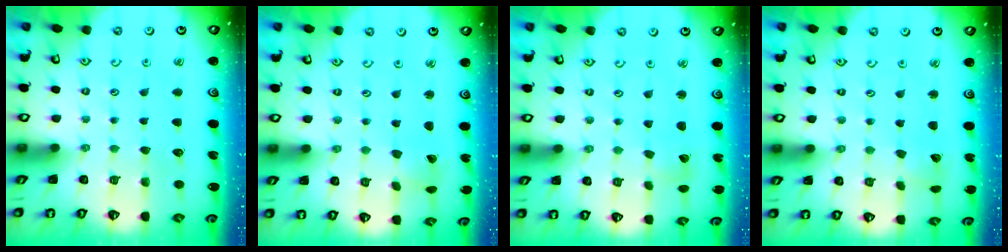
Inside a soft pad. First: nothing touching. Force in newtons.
{"total": 1.2, "press": 1.2, "slide": 0.1}
{"total": 2.0, "press": 2.0, "slide": 0.1}
{"total": 4.1, "press": 4.1, "slide": 0.4}